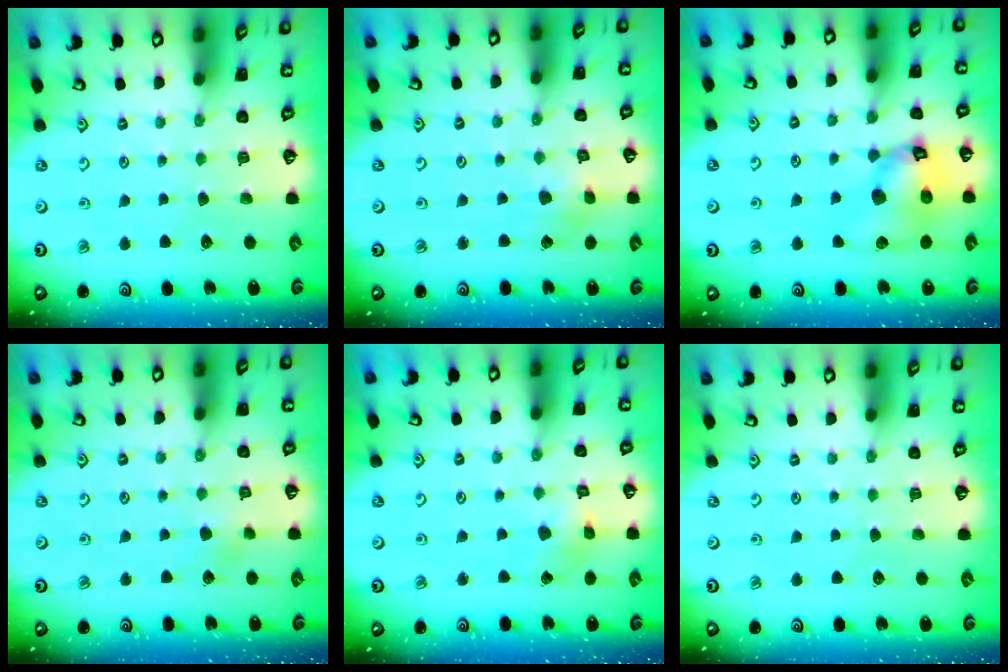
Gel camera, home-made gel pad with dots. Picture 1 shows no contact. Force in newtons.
{"total": 3.5, "press": 3.5, "slide": 0.4}
{"total": 13.5, "press": 13.3, "slide": 1.7}
{"total": 3.8, "press": 3.7, "slide": 0.8}
{"total": 4.0, "press": 3.9, "slide": 0.4}
{"total": 0.0}